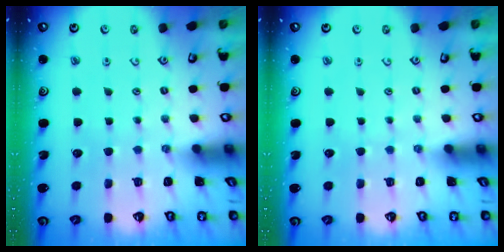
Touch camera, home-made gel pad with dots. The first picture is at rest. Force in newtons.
{"total": 0.0}